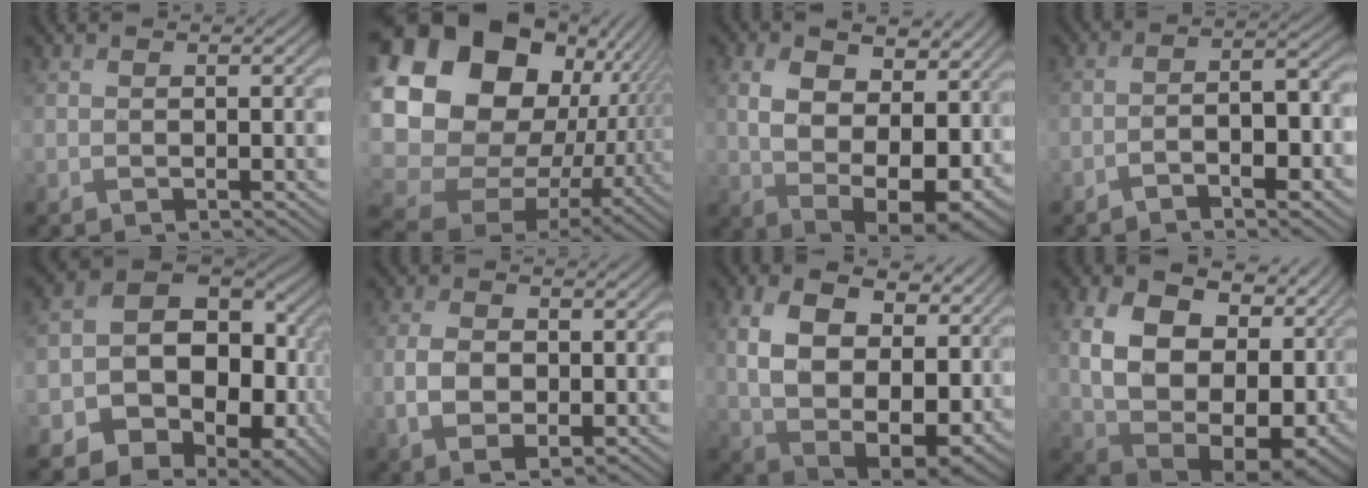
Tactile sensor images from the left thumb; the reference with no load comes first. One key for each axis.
{"total": 21.1, "fx": 1.2, "fy": 16.4, "fz": 13.1, "tx": -0.312, "ty": -0.020, "tz": 0.045}
{"total": 13.8, "fx": 2.5, "fy": 8.8, "fz": 10.4, "tx": -0.188, "ty": -0.024, "tz": 0.060}
{"total": 5.4, "fx": -3.4, "fy": 1.6, "fz": 3.9, "tx": -0.058, "ty": 0.006, "tz": -0.062}
{"total": 17.6, "fx": -3.5, "fy": 13.8, "fz": 10.4, "tx": -0.164, "ty": -0.062, "tz": -0.033}
{"total": 4.8, "fx": -0.9, "fy": 3.1, "fz": 3.6, "tx": -0.078, "ty": -0.008, "tz": -0.013}
{"total": 15.7, "fx": 3.4, "fy": 10.5, "fz": 11.2, "tx": -0.222, "ty": -0.017, "tz": 0.083}
{"total": 17.6, "fx": 1.4, "fy": 11.5, "fz": 13.3, "tx": -0.257, "ty": -0.031, "tz": 0.067}